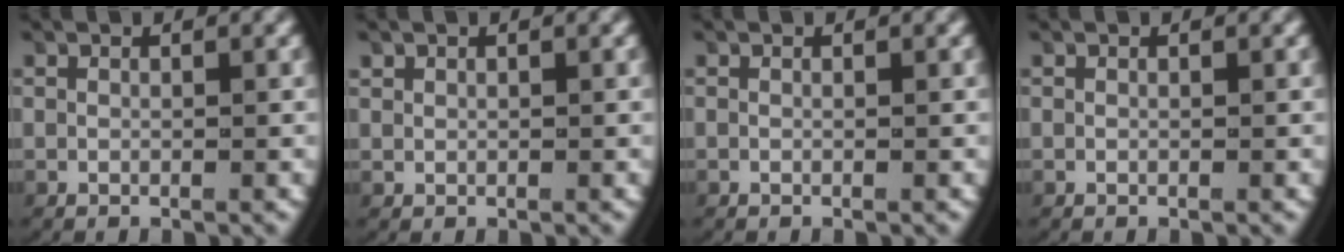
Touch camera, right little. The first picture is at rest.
{"total": 0.7, "force": [0.4, 0.5, 0.2], "torque": [-0.009, -0.003, 0.015]}
{"total": 0.0}
{"total": 0.0}